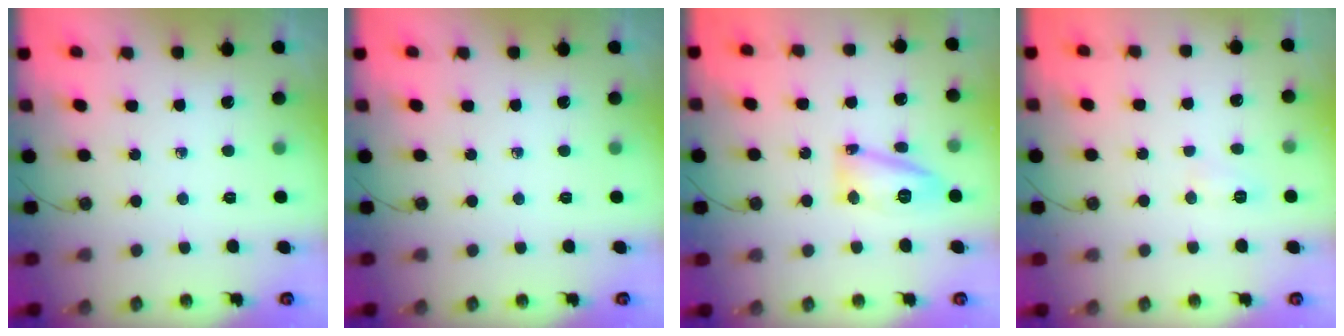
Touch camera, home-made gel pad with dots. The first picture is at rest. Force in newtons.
{"total": 0.0}
{"total": 12.7, "press": 12.6, "slide": 1.4}
{"total": 5.8, "press": 5.7, "slide": 0.9}